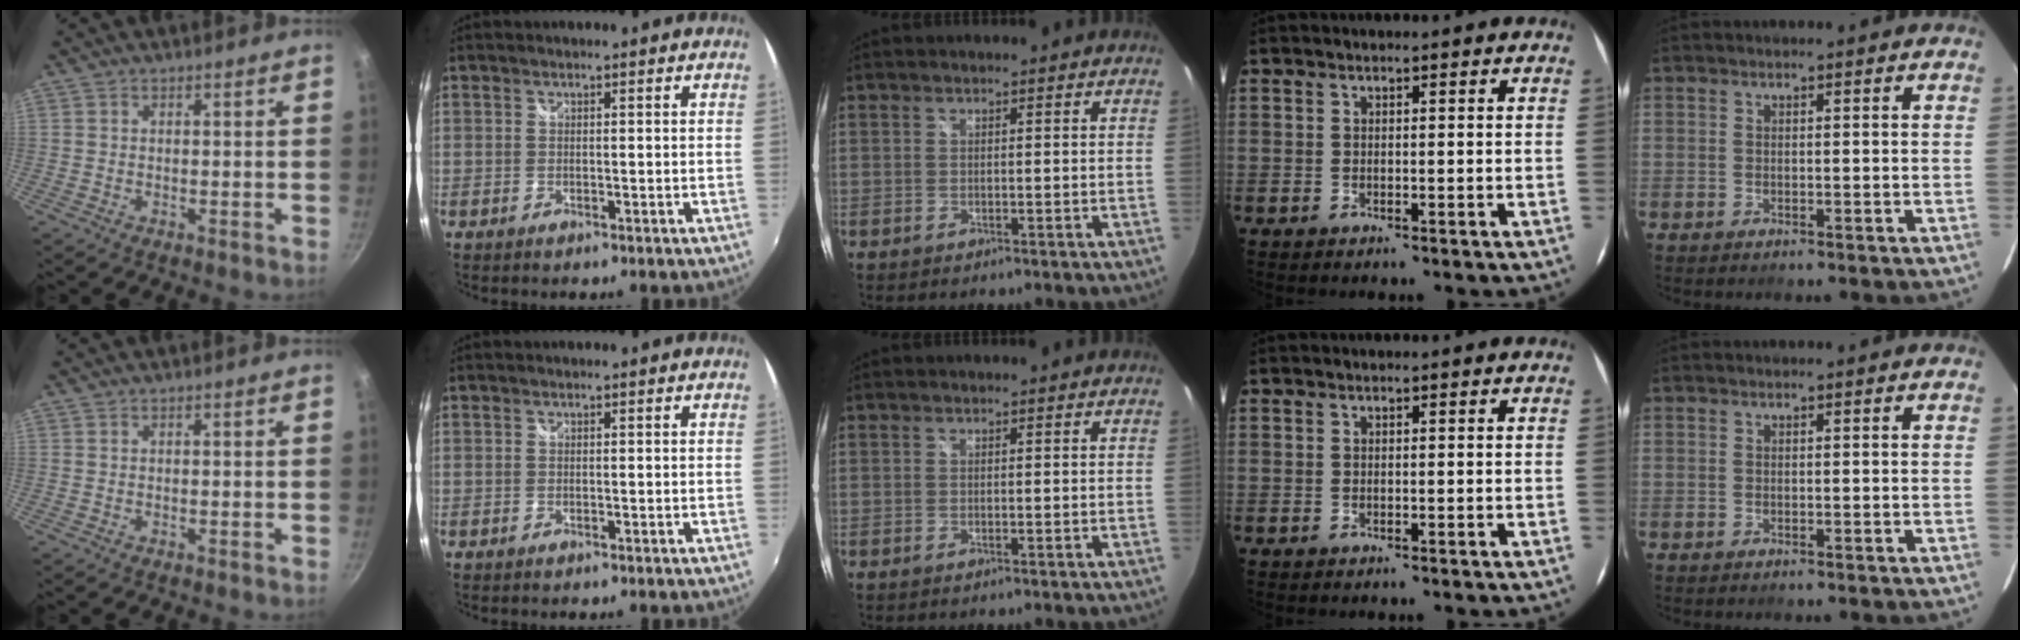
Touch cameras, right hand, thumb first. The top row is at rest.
{}